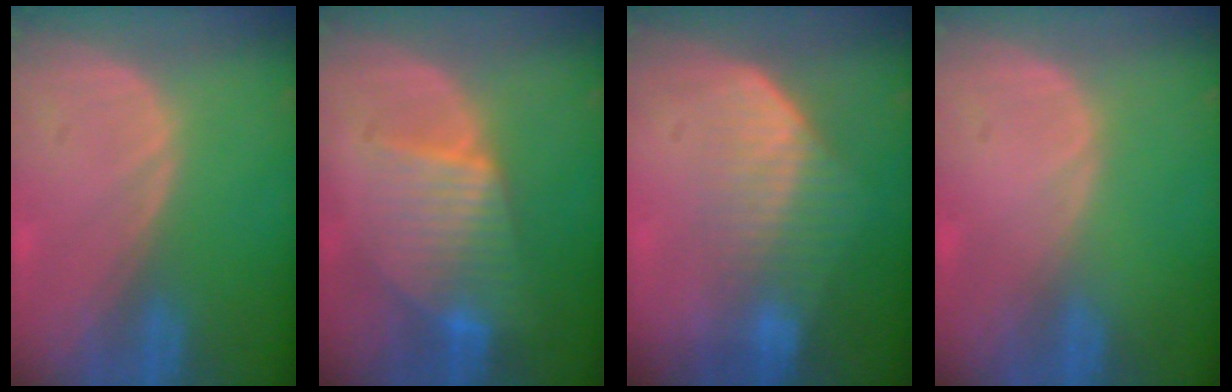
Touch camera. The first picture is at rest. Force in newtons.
{"total": 7.1, "press": 7.1, "slide": 0.1}
{"total": 7.3, "press": 6.2, "slide": 3.7}
{"total": 0.0}